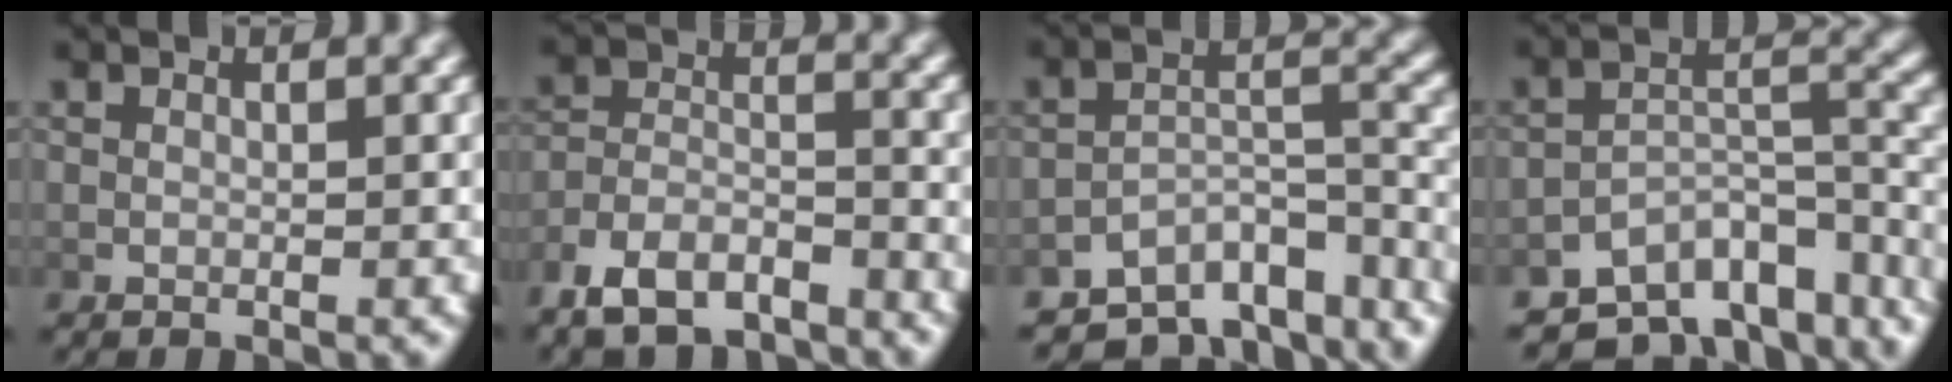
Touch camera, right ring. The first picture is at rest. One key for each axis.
{"total": 6.1, "fx": -4.9, "fy": 3.1, "fz": 2.1, "tx": -0.043, "ty": -0.016, "tz": -0.082}
{"total": 9.0, "fx": -6.1, "fy": 4.3, "fz": 5.0, "tx": -0.052, "ty": -0.010, "tz": -0.094}
{"total": 9.5, "fx": -5.6, "fy": 5.0, "fz": 5.7, "tx": -0.067, "ty": -0.010, "tz": -0.089}